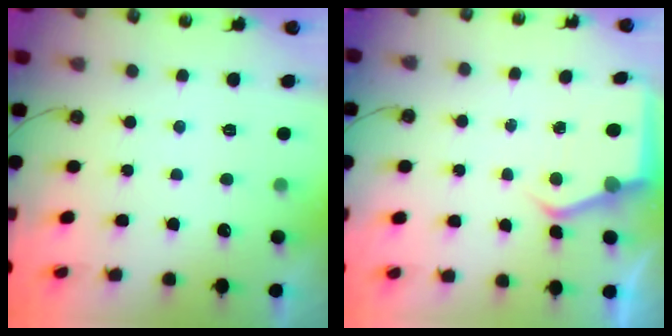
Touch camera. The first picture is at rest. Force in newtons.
{"total": 4.8, "press": 4.7, "slide": 0.7}